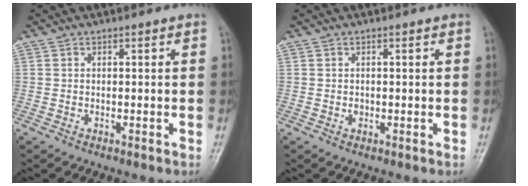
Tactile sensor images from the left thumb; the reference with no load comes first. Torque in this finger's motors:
{"motor_torque": [0.00, 0.12, 0.40, 0.01, 0.00]}